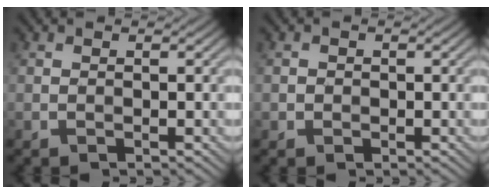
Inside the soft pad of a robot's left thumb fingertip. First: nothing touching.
{"total": 0.8, "force": [-0.2, 0.8, 0.1], "torque": [-0.002, -0.003, -0.005]}